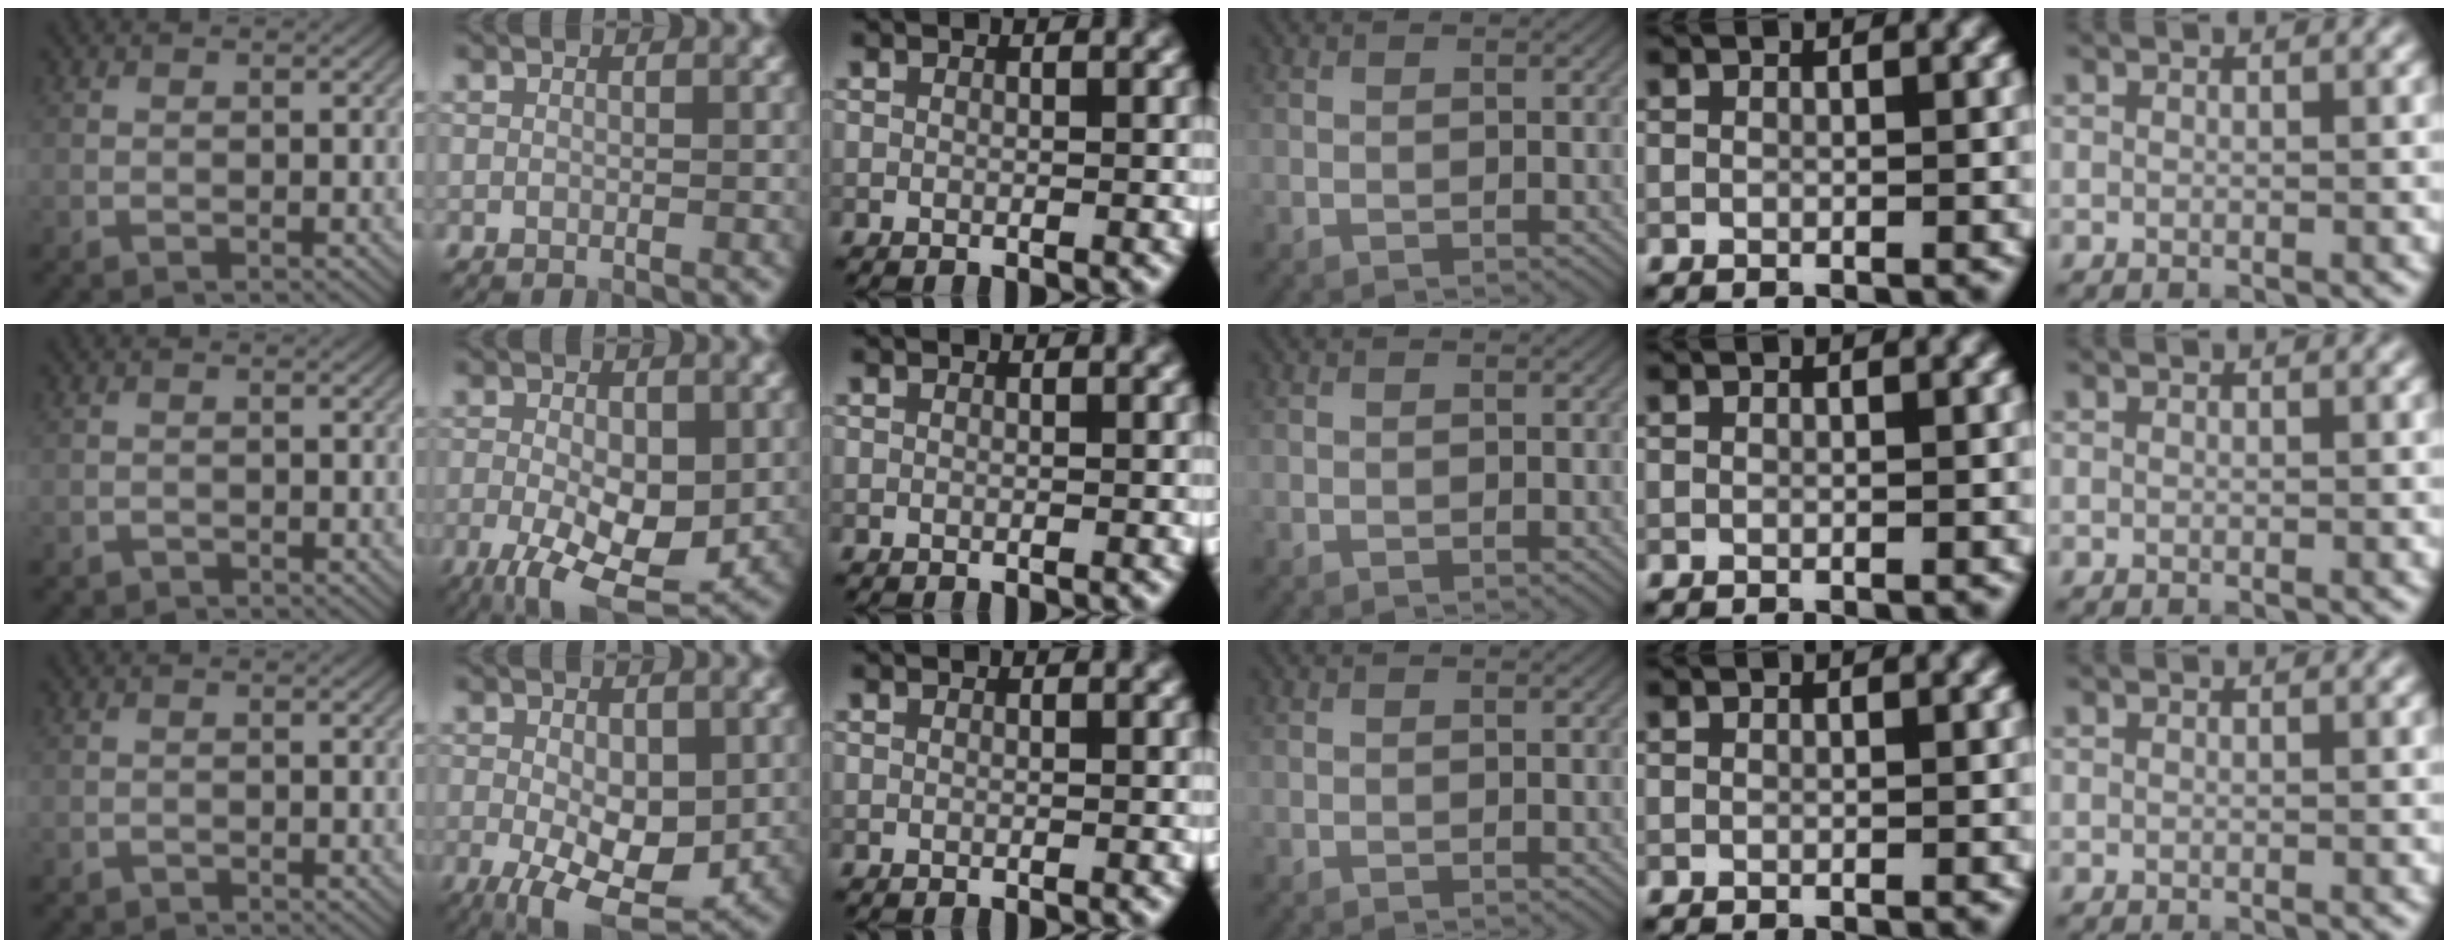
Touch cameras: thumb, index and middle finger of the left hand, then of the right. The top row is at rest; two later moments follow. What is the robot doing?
{"motion": "lift_and_place", "object": "calculator"}